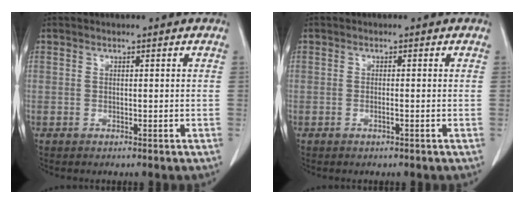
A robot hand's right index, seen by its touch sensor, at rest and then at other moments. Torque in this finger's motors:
{"motor_torque": [-0.04, -0.08, -0.07, -0.01]}